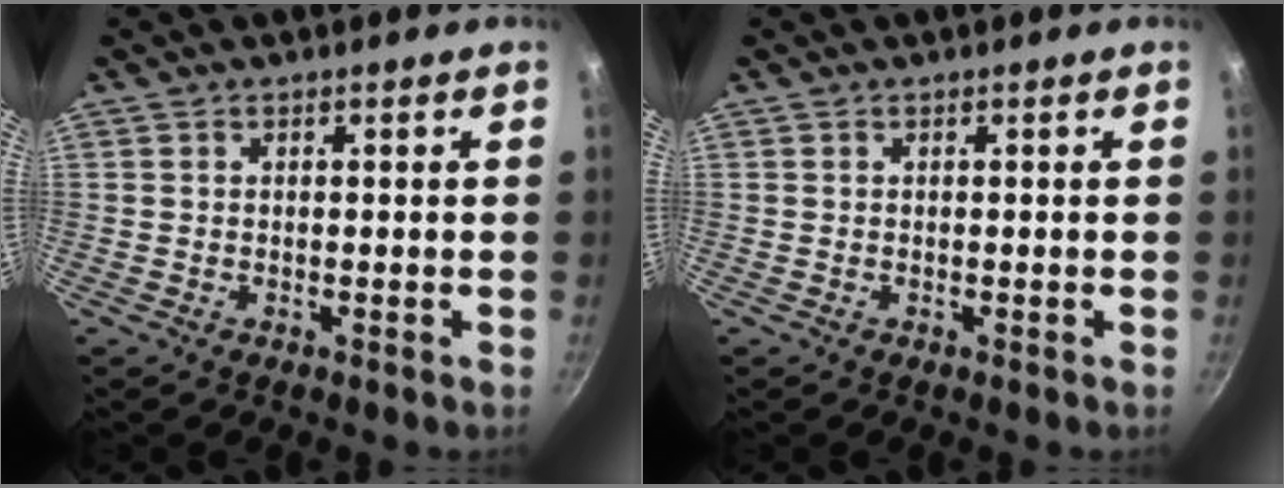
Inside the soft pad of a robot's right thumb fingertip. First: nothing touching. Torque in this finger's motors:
{"motor_torque": [0.00, 0.00, 0.07, 0.07, 0.00]}